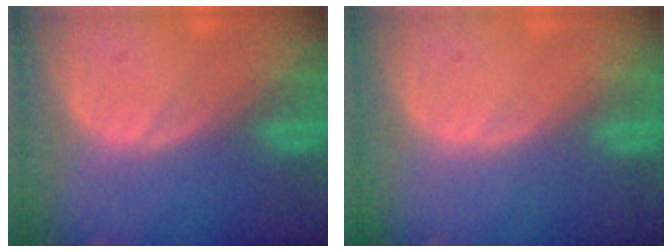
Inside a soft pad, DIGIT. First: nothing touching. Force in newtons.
{"total": 0.0}